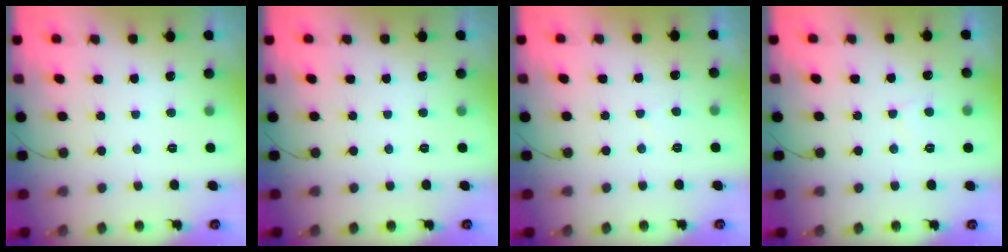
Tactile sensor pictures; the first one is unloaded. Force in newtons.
{"total": 0.0}
{"total": 1.5, "press": 1.5, "slide": 0.4}
{"total": 3.4, "press": 3.4, "slide": 0.5}